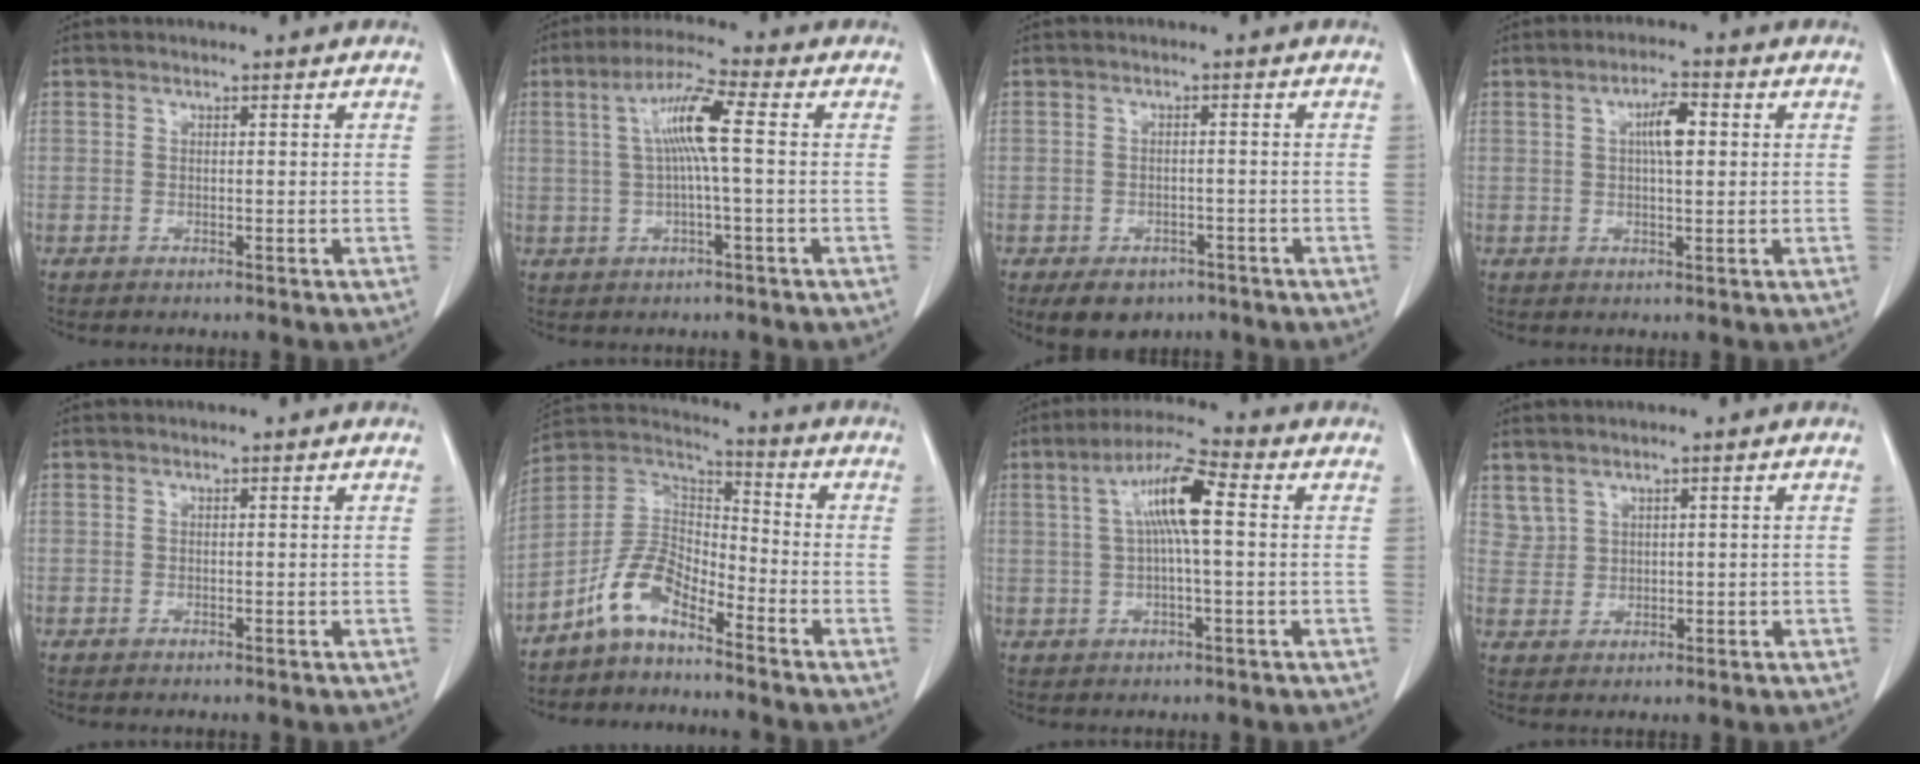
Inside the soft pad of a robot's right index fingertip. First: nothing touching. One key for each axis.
{"total": 7.5, "fx": 0.9, "fy": 0.0, "fz": 7.4, "tx": -0.143, "ty": 0.015, "tz": 0.016}
{"total": 5.9, "fx": -3.8, "fy": 4.0, "fz": 2.1, "tx": -0.023, "ty": 0.004, "tz": -0.046}
{"total": 4.6, "fx": 0.9, "fy": 1.2, "fz": 4.3, "tx": -0.076, "ty": 0.008, "tz": 0.015}
{"total": 0.0}
{"total": 8.6, "fx": -6.1, "fy": 3.6, "fz": 4.9, "tx": -0.109, "ty": 0.028, "tz": -0.123}
{"total": 8.6, "fx": 1.5, "fy": 0.9, "fz": 8.5, "tx": -0.163, "ty": 0.020, "tz": 0.022}
{"total": 2.6, "fx": 1.7, "fy": 1.9, "fz": 0.3, "tx": -0.003, "ty": 0.006, "tz": 0.040}